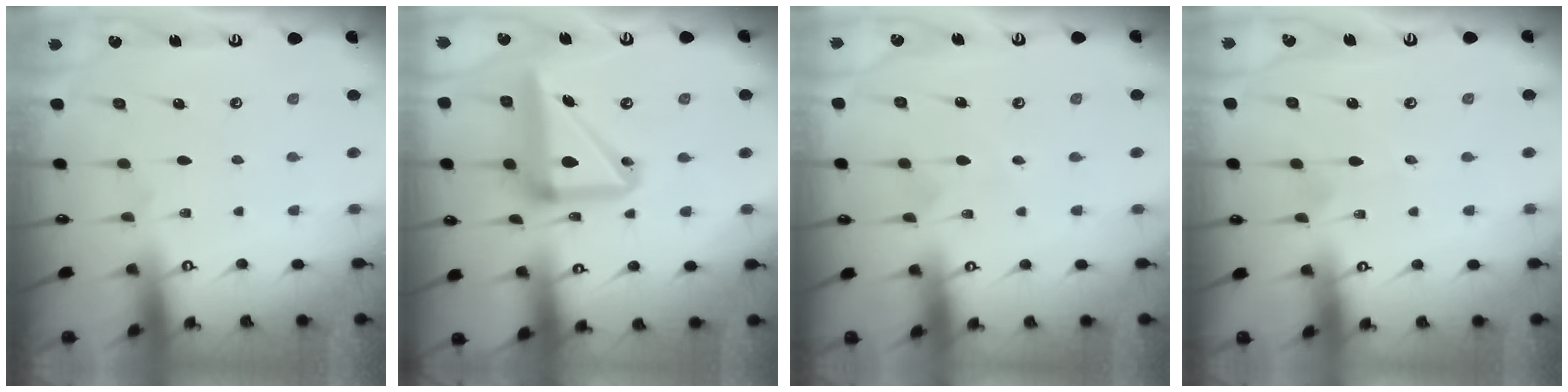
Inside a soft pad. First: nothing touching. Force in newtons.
{"total": 16.7, "press": 16.5, "slide": 2.6}
{"total": 3.6, "press": 3.6, "slide": 0.3}
{"total": 3.7, "press": 3.7, "slide": 0.3}